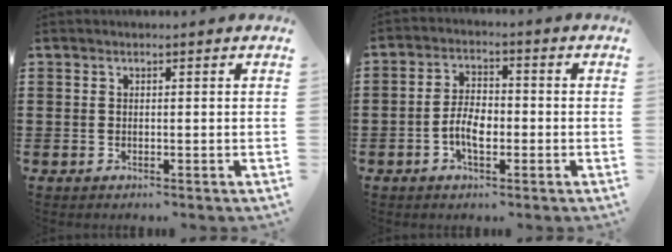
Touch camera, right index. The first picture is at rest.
{"total": 5.2, "force": [-1.6, 2.7, 4.2], "torque": [-0.094, 0.001, -0.034]}